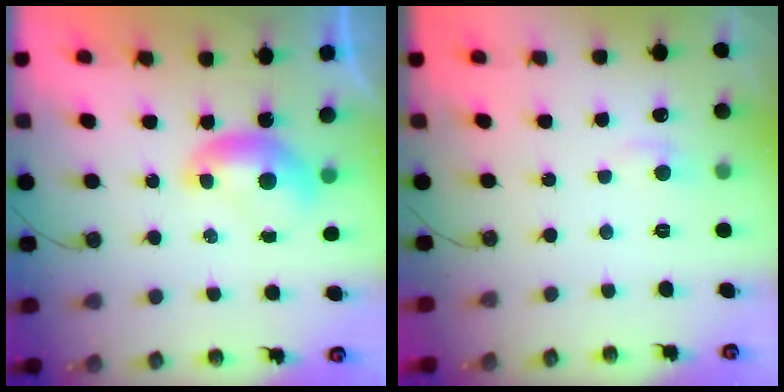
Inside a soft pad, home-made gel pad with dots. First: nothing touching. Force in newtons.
{"total": 1.1, "press": 0.8, "slide": 0.8}